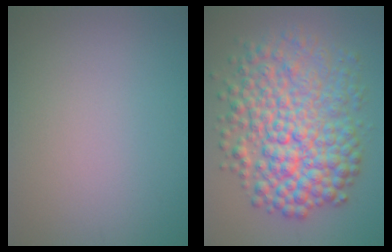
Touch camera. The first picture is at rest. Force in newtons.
{"total": 9.3, "press": 9.3, "slide": 0.1}